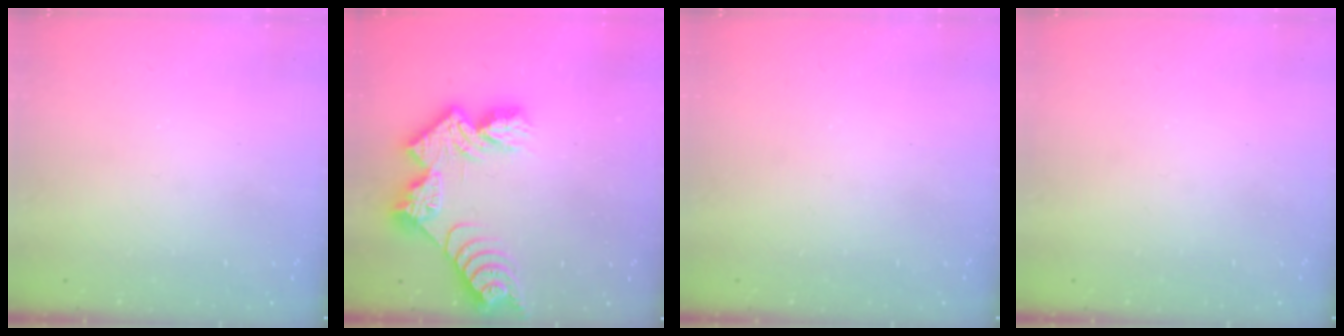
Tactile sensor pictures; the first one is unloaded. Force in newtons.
{"total": 12.3, "press": 12.2, "slide": 1.1}
{"total": 0.0}
{"total": 0.0}